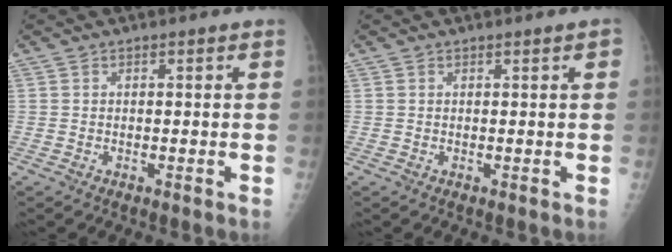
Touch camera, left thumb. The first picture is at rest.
{"total": 0.7, "force": [0.3, 0.2, 0.7], "torque": [-0.011, 0.002, 0.001]}